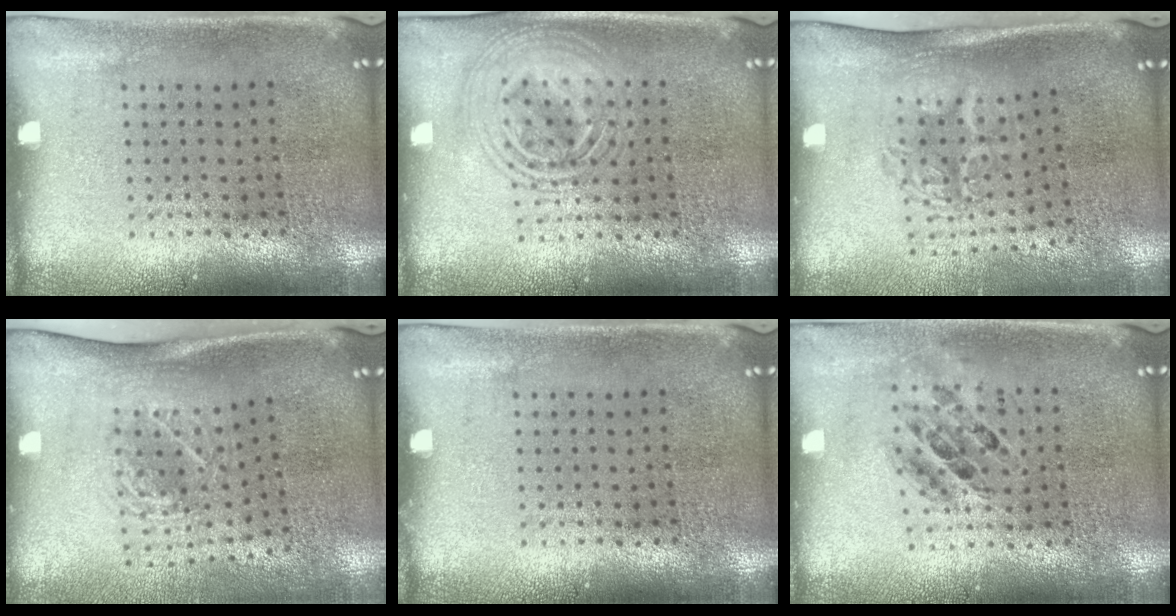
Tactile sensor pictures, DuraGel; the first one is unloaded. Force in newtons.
{"total": 2.9, "press": 2.9, "slide": 0.4}
{"total": 1.7, "press": 1.3, "slide": 1.2}
{"total": 1.8, "press": 1.3, "slide": 1.4}
{"total": 0.0}
{"total": 0.7, "press": 0.7, "slide": 0.1}